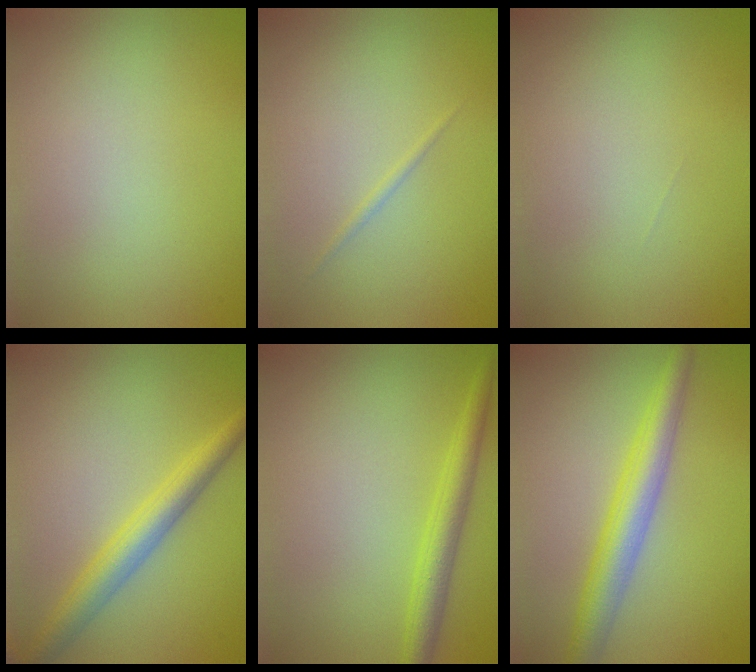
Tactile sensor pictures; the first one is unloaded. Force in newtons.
{"total": 0.6, "press": 0.6, "slide": 0.0}
{"total": 0.0}
{"total": 3.9, "press": 3.9, "slide": 0.0}
{"total": 3.0, "press": 3.0, "slide": 0.0}
{"total": 4.7, "press": 4.7, "slide": 0.1}